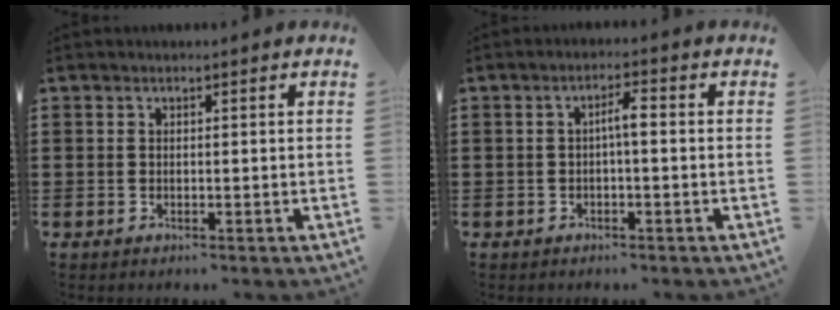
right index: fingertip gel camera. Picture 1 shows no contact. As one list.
[{"total": 2.6, "force": [-0.3, 0.4, 2.5], "torque": [-0.048, 0.005, -0.009]}]